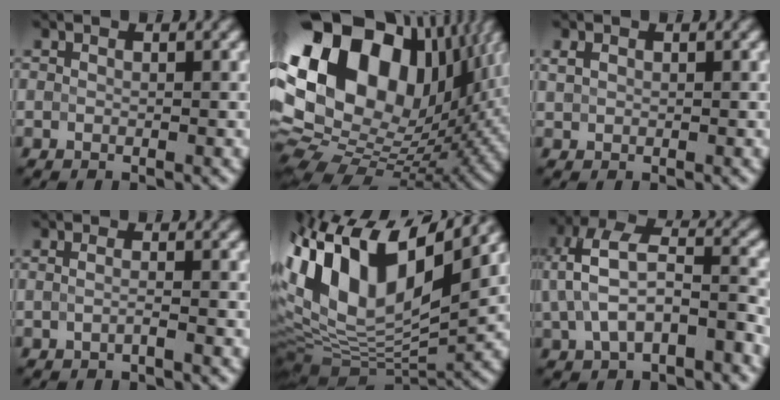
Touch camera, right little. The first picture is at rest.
{"total": 19.5, "force": [5.5, 13.1, 13.4], "torque": [-0.278, 0.033, 0.088]}
{"total": 1.1, "force": [0.5, 0.8, 0.5], "torque": [-0.013, 0.002, 0.011]}
{"total": 1.1, "force": [-0.3, 0.3, 0.9], "torque": [-0.016, -0.003, -0.011]}
{"total": 14.3, "force": [4.2, 7.5, 11.4], "torque": [-0.232, 0.020, 0.074]}
{"total": 7.5, "force": [-0.6, 4.3, 6.1], "torque": [-0.121, 0.022, -0.014]}